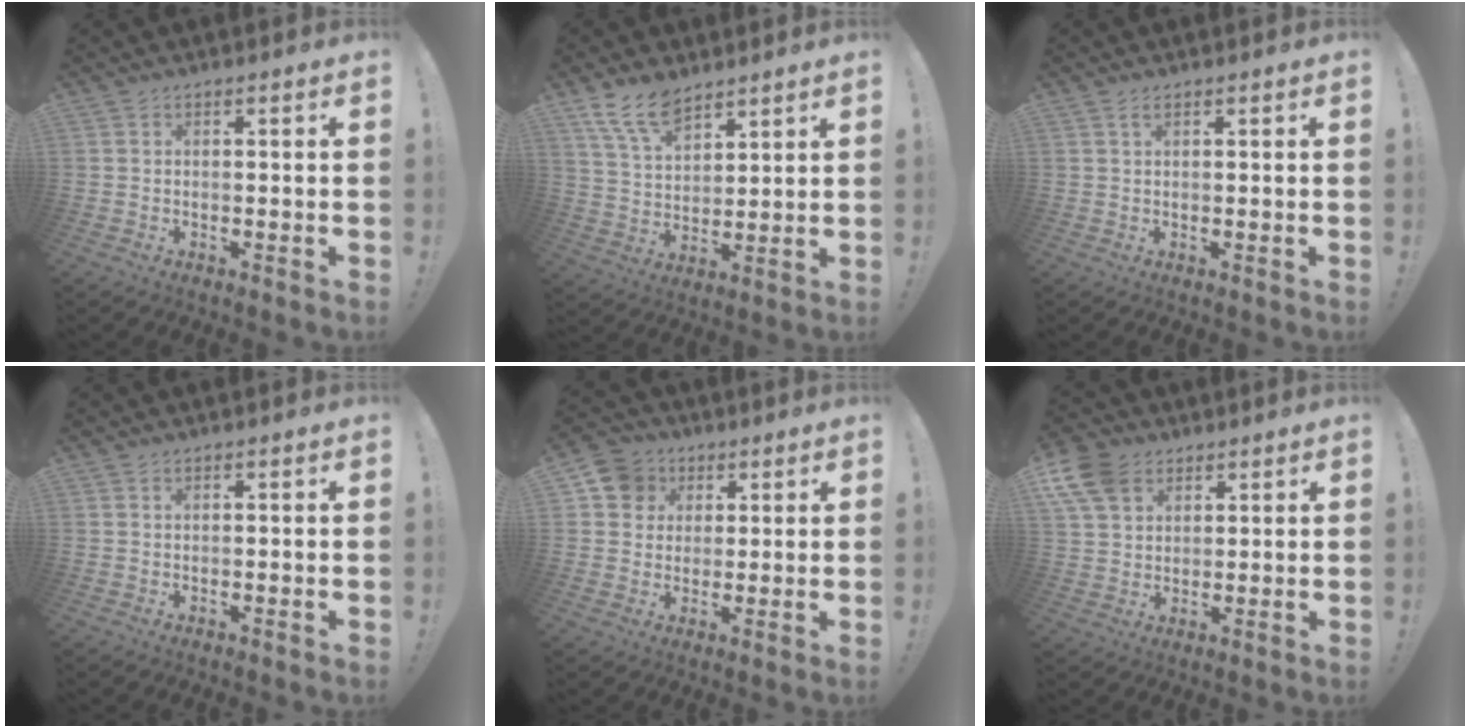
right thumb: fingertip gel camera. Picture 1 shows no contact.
{"total": 11.1, "force": [8.3, 5.2, 5.2], "torque": [-0.102, -0.042, 0.161]}
{"total": 1.4, "force": [0.8, 0.4, 1.1], "torque": [-0.016, -0.002, 0.013]}
{"total": 0.0}
{"total": 9.3, "force": [3.1, 8.3, 2.7], "torque": [-0.036, -0.008, 0.065]}
{"total": 10.9, "force": [5.3, 7.7, 5.5], "torque": [-0.113, -0.019, 0.105]}